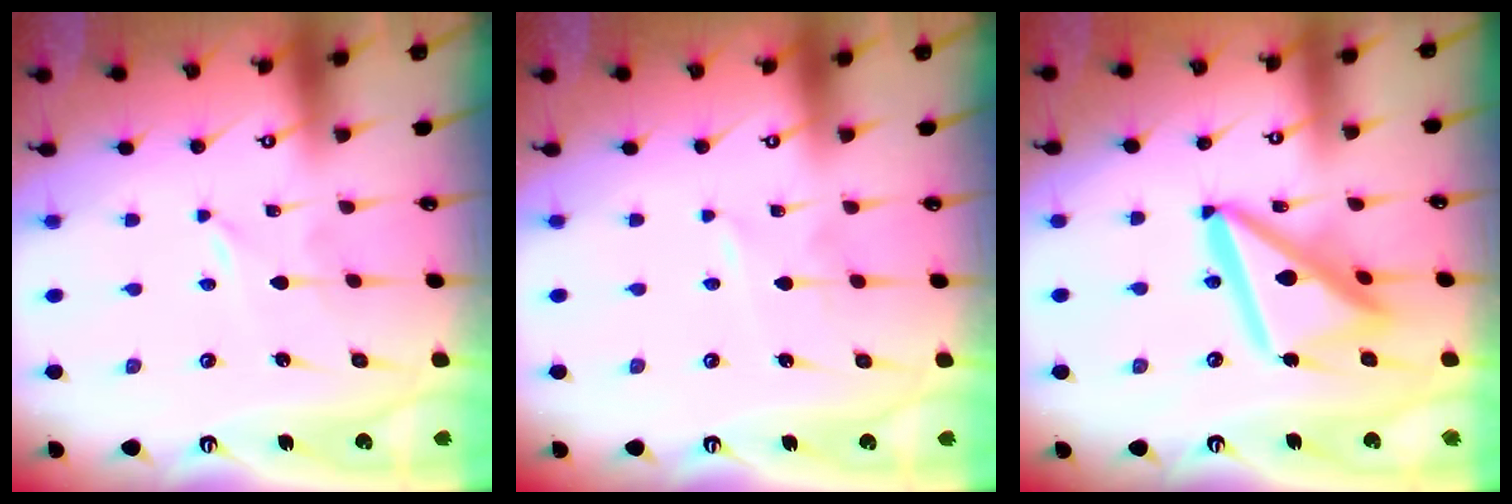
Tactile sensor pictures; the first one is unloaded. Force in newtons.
{"total": 1.5, "press": 1.5, "slide": 0.2}
{"total": 16.8, "press": 16.7, "slide": 1.8}